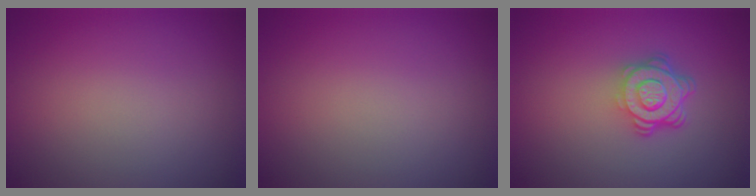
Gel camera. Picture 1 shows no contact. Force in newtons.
{"total": 0.0}
{"total": 4.6, "press": 3.3, "slide": 3.2}